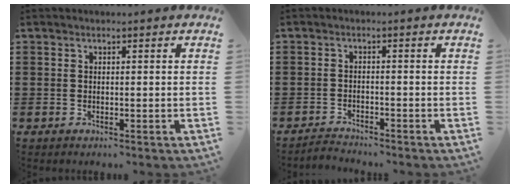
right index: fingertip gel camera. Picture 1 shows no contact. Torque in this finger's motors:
{"motor_torque": [-1.16, 0.26, -0.71, -0.21]}